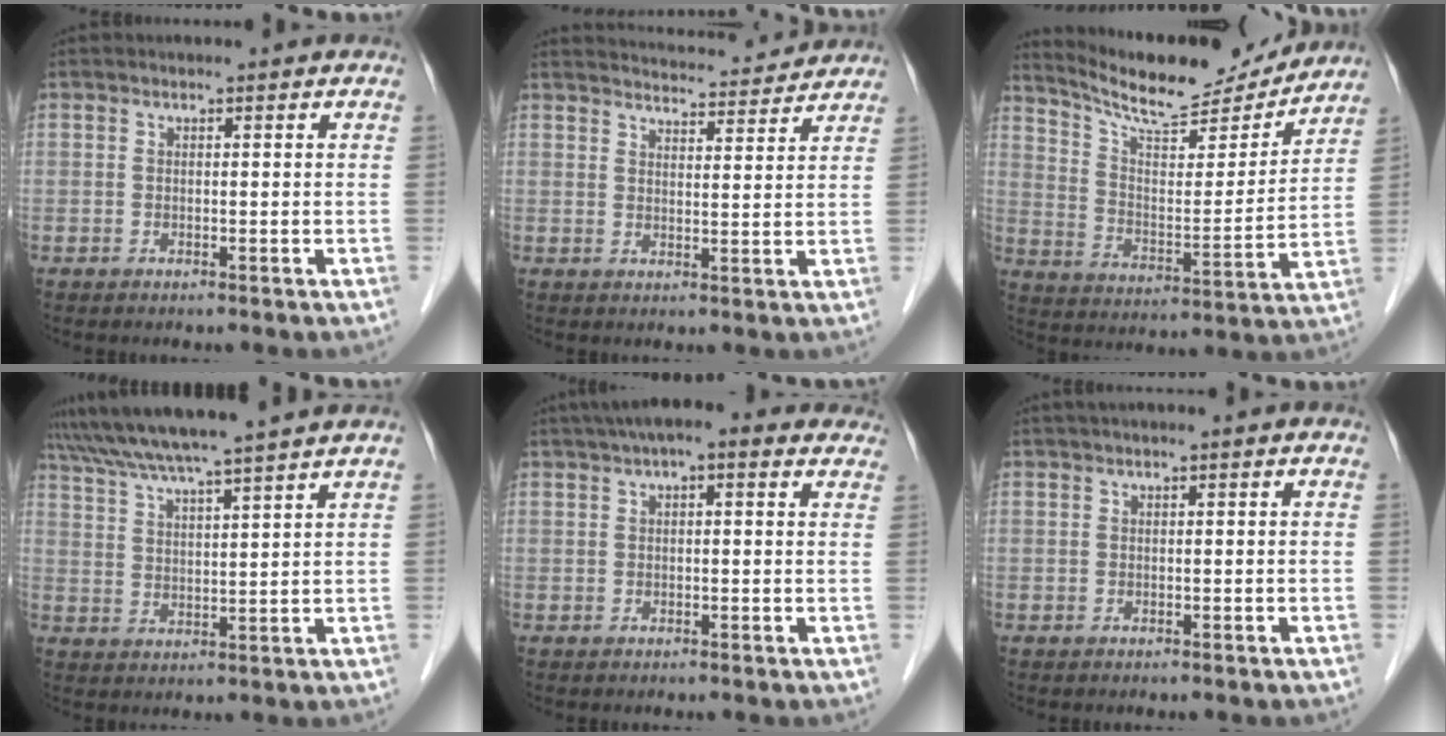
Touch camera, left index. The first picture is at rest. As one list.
[{"total": 11.3, "force": [11.1, 1.1, 2.0], "torque": [-0.024, 0.013, 0.138]}, {"total": 16.6, "force": [15.5, 2.8, 5.3], "torque": [-0.092, -0.011, 0.242]}, {"total": 12.5, "force": [10.9, -1.7, 5.8], "torque": [-0.104, 0.013, 0.170]}, {"total": 8.6, "force": [5.7, 2.6, 5.8], "torque": [-0.082, 0.045, 0.075]}, {"total": 0.6, "force": [0.2, 0.1, 0.6], "torque": [-0.013, 0.010, 0.003]}]